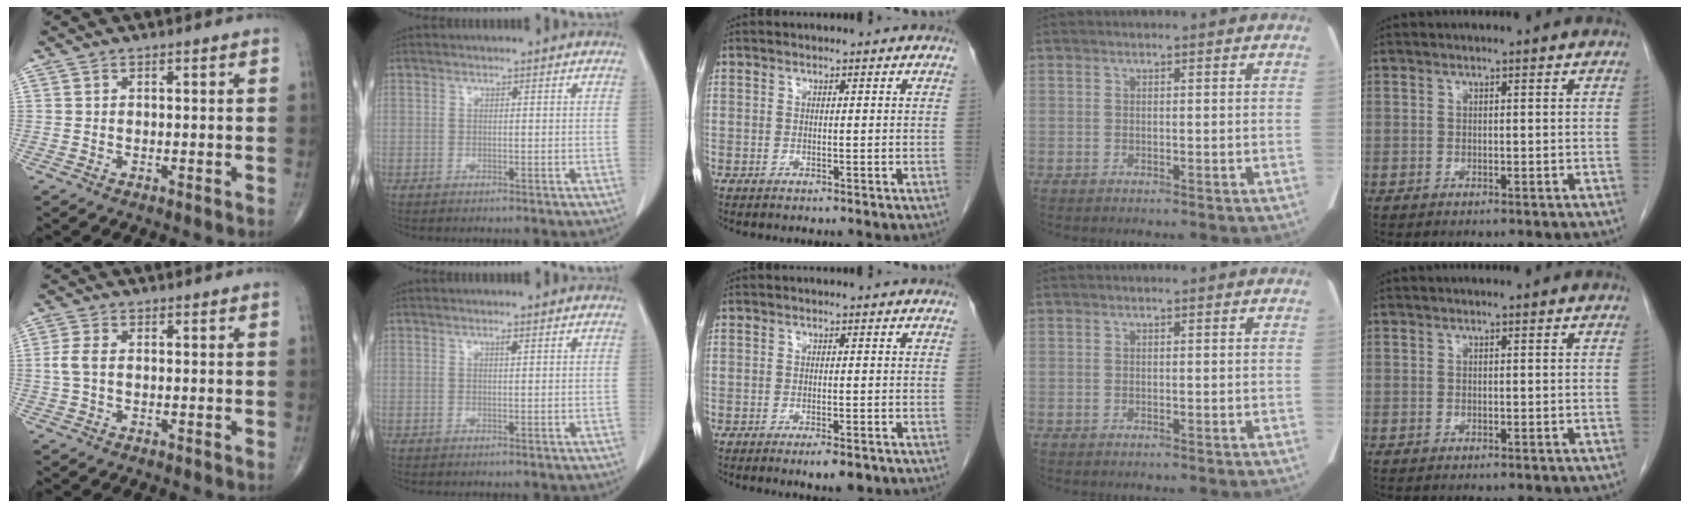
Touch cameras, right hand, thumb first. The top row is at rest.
{"thumb": {"total": 3.1, "force": [0.0, 1.8, 2.6], "torque": [-0.068, 0.005, -0.005]}, "index": {"total": 0.6, "force": [0.3, 0.1, 0.5], "torque": [-0.010, 0.000, 0.005]}, "middle": {"total": 3.1, "force": [-2.0, 0.6, 2.3], "torque": [-0.032, -0.005, -0.024]}}